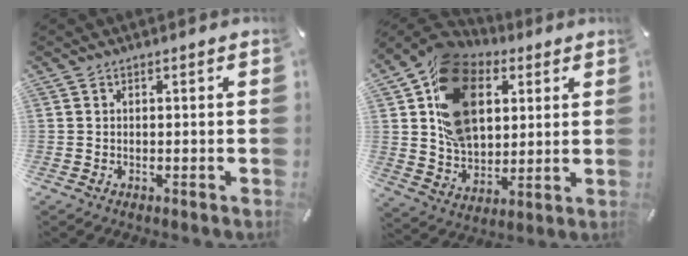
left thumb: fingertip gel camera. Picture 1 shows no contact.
{"total": 19.6, "force": [6.8, 13.9, 12.0], "torque": [-0.225, -0.011, 0.127]}